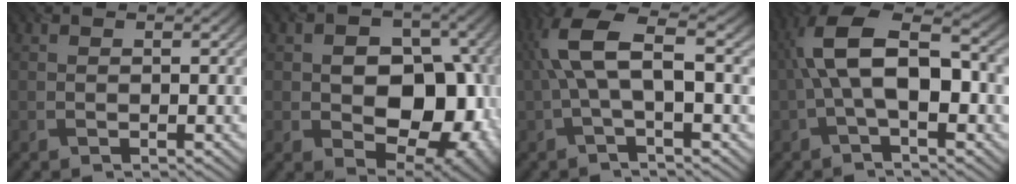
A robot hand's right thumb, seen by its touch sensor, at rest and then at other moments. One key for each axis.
{"total": 14.3, "fx": -1.6, "fy": 9.9, "fz": 10.1, "tx": -0.115, "ty": -0.009, "tz": -0.007}
{"total": 8.4, "fx": 0.7, "fy": 2.7, "fz": 7.9, "tx": -0.180, "ty": 0.021, "tz": 0.005}
{"total": 11.3, "fx": -0.1, "fy": 4.8, "fz": 10.2, "tx": -0.202, "ty": 0.021, "tz": -0.006}